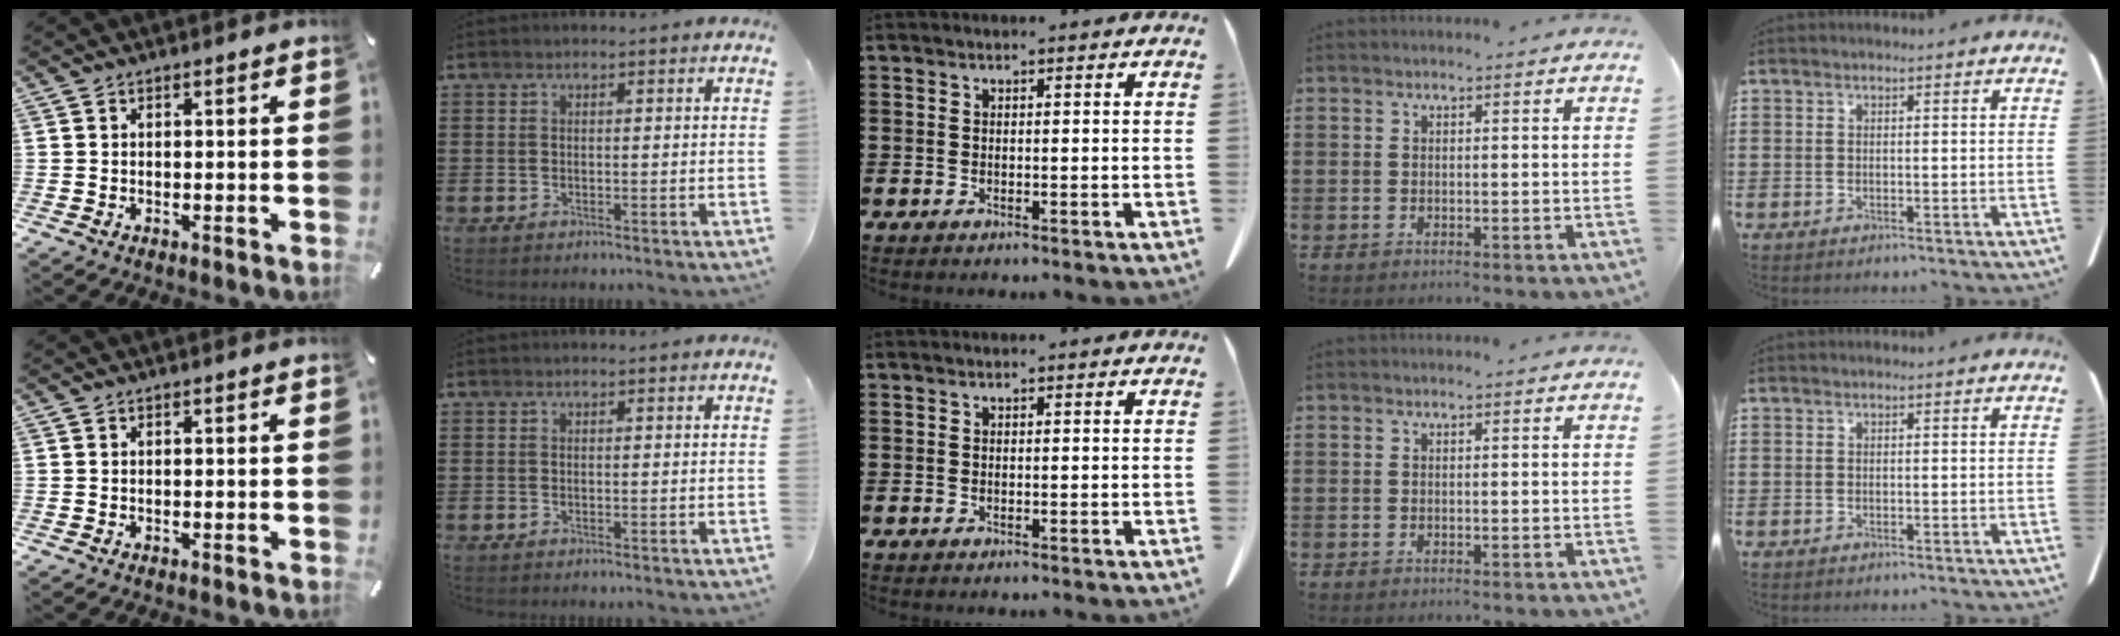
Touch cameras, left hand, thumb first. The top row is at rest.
{}